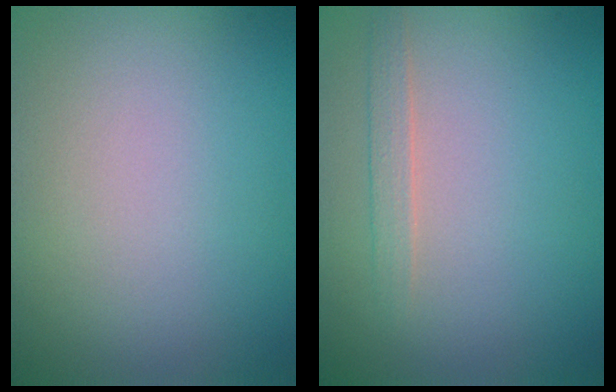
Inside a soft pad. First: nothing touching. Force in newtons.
{"total": 1.2, "press": 1.2, "slide": 0.1}